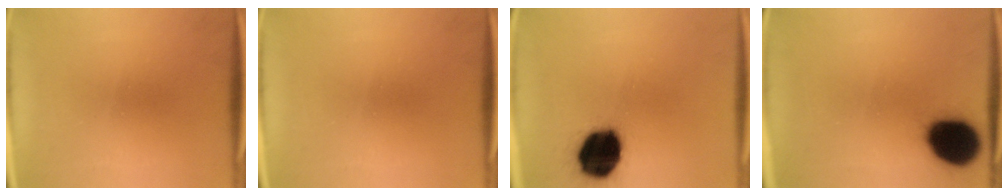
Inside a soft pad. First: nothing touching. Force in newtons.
{"total": 0.0}
{"total": 19.6}
{"total": 16.9}